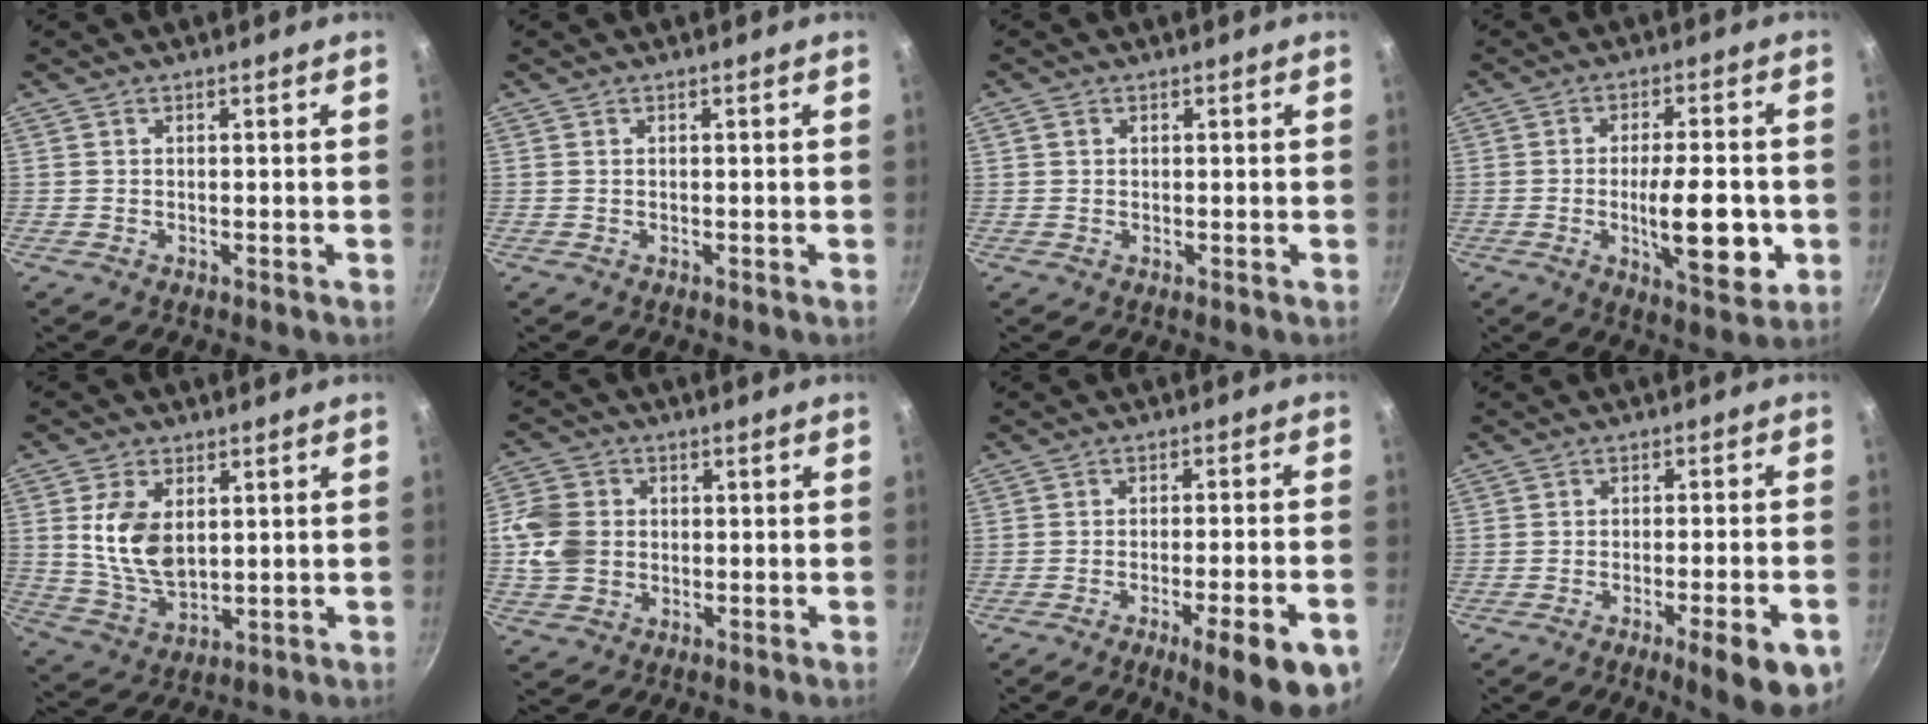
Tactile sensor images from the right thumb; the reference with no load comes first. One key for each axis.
{"total": 0.0}
{"total": 1.0, "fx": 0.3, "fy": 0.9, "fz": 0.3, "tx": -0.005, "ty": 0.003, "tz": 0.003}
{"total": 13.3, "fx": -2.4, "fy": 4.7, "fz": 12.3, "tx": -0.169, "ty": 0.000, "tz": -0.031}
{"total": 10.8, "fx": 2.3, "fy": 6.6, "fz": 8.2, "tx": -0.147, "ty": -0.021, "tz": 0.054}
{"total": 8.5, "fx": 0.0, "fy": 7.3, "fz": 4.5, "tx": -0.067, "ty": 0.003, "tz": -0.010}
{"total": 12.9, "fx": -6.2, "fy": 2.5, "fz": 11.0, "tx": -0.139, "ty": 0.022, "tz": -0.081}
{"total": 10.6, "fx": -4.9, "fy": 2.1, "fz": 9.1, "tx": -0.109, "ty": 0.016, "tz": -0.062}